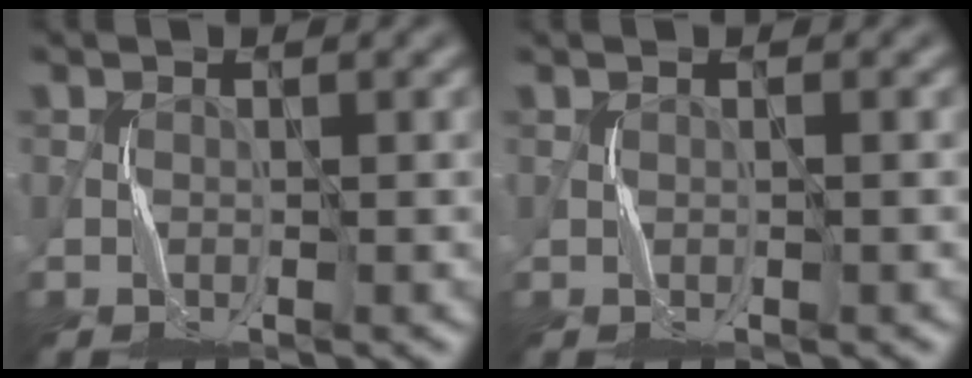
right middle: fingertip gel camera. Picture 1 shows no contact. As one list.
[{"total": 0.6, "force": [0.1, 0.0, 0.5], "torque": [-0.011, 0.001, 0.000]}]